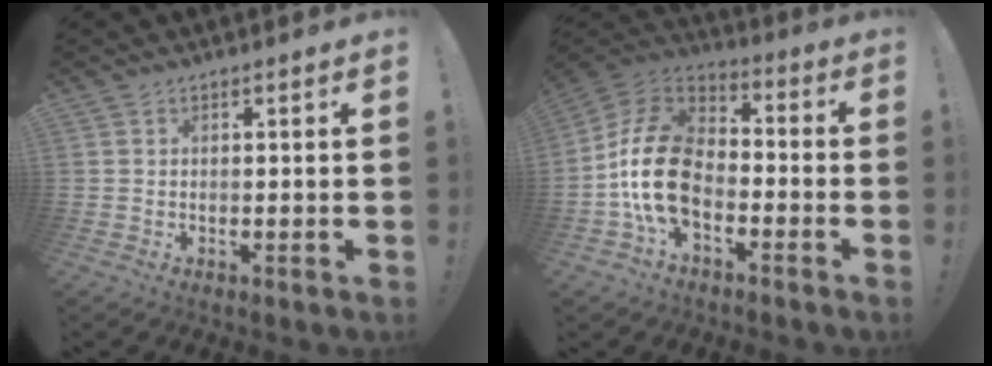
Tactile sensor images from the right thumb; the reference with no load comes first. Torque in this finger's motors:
{"motor_torque": [2.30, 2.71, 1.53, -1.24, 0.70]}